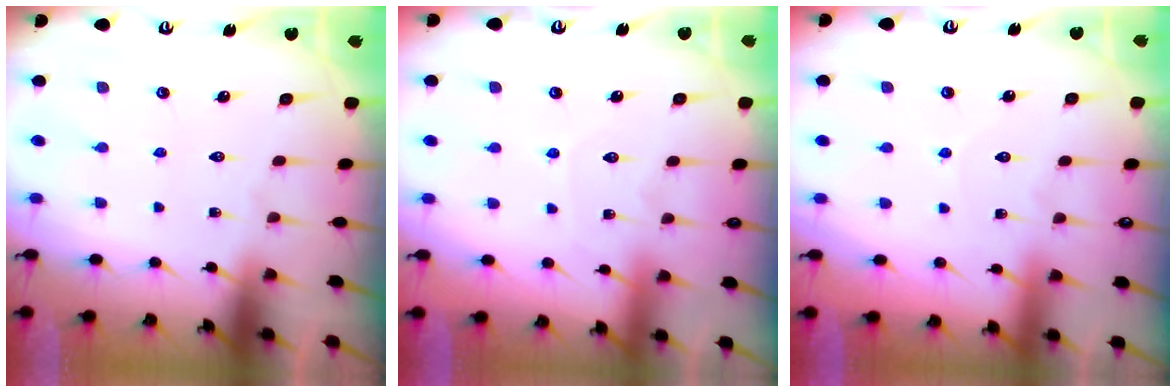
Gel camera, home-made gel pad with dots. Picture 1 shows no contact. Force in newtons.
{"total": 4.4, "press": 4.4, "slide": 0.5}
{"total": 2.1, "press": 2.1, "slide": 0.2}